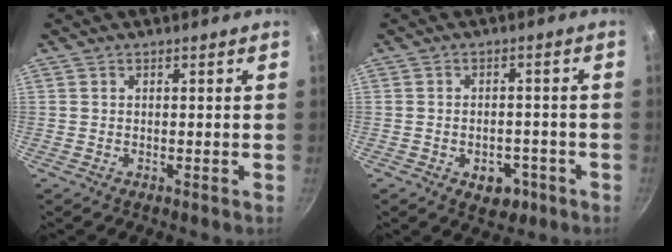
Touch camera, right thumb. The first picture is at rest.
{"total": 5.7, "force": [-2.6, 3.8, 3.4], "torque": [-0.027, 0.016, -0.026]}